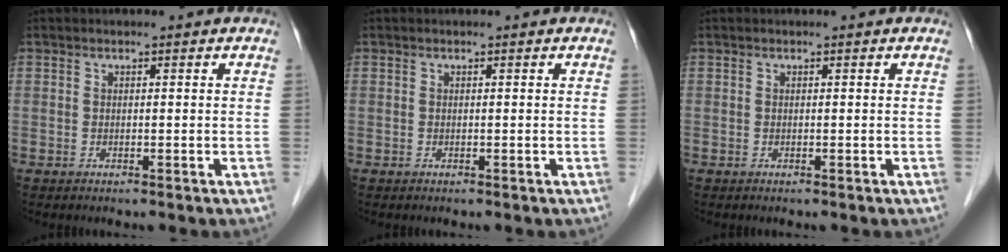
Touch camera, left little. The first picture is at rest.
{"total": 0.0}
{"total": 0.0}